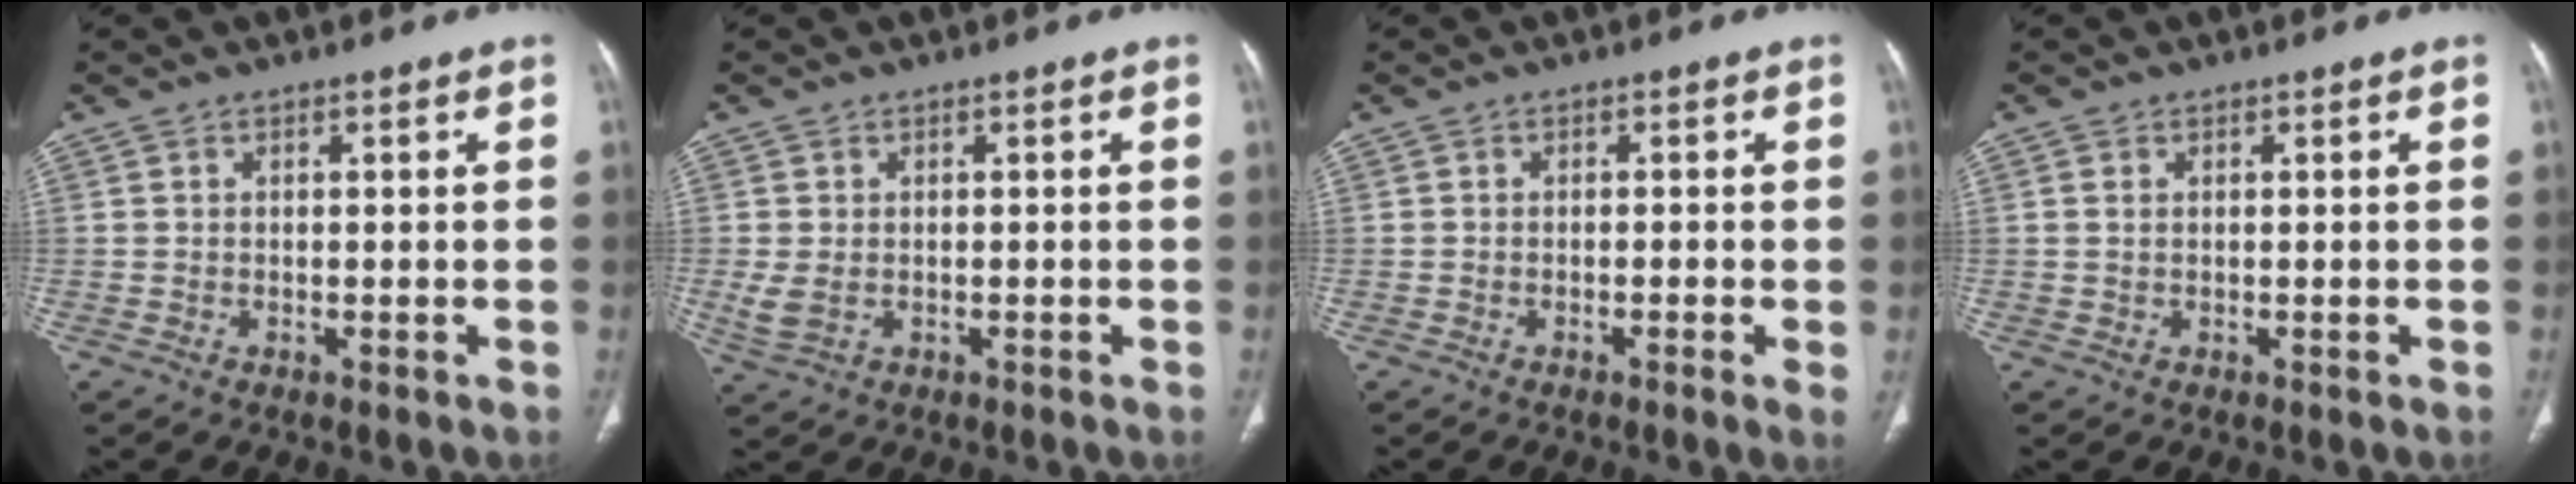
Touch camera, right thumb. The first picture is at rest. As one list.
[{"total": 3.1, "force": [-0.1, 2.4, 1.9], "torque": [-0.053, -0.003, 0.003]}, {"total": 1.8, "force": [-0.4, 0.4, 1.7], "torque": [-0.034, -0.004, -0.008]}, {"total": 0.6, "force": [0.2, 0.4, 0.4], "torque": [-0.009, 0.001, 0.005]}]